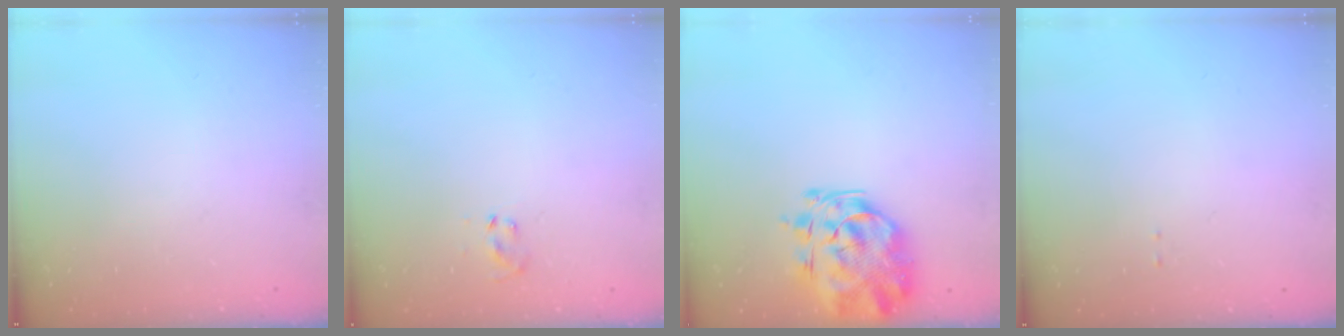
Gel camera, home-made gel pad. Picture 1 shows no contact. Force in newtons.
{"total": 3.8, "press": 3.5, "slide": 1.4}
{"total": 4.9, "press": 4.5, "slide": 1.9}
{"total": 0.0}